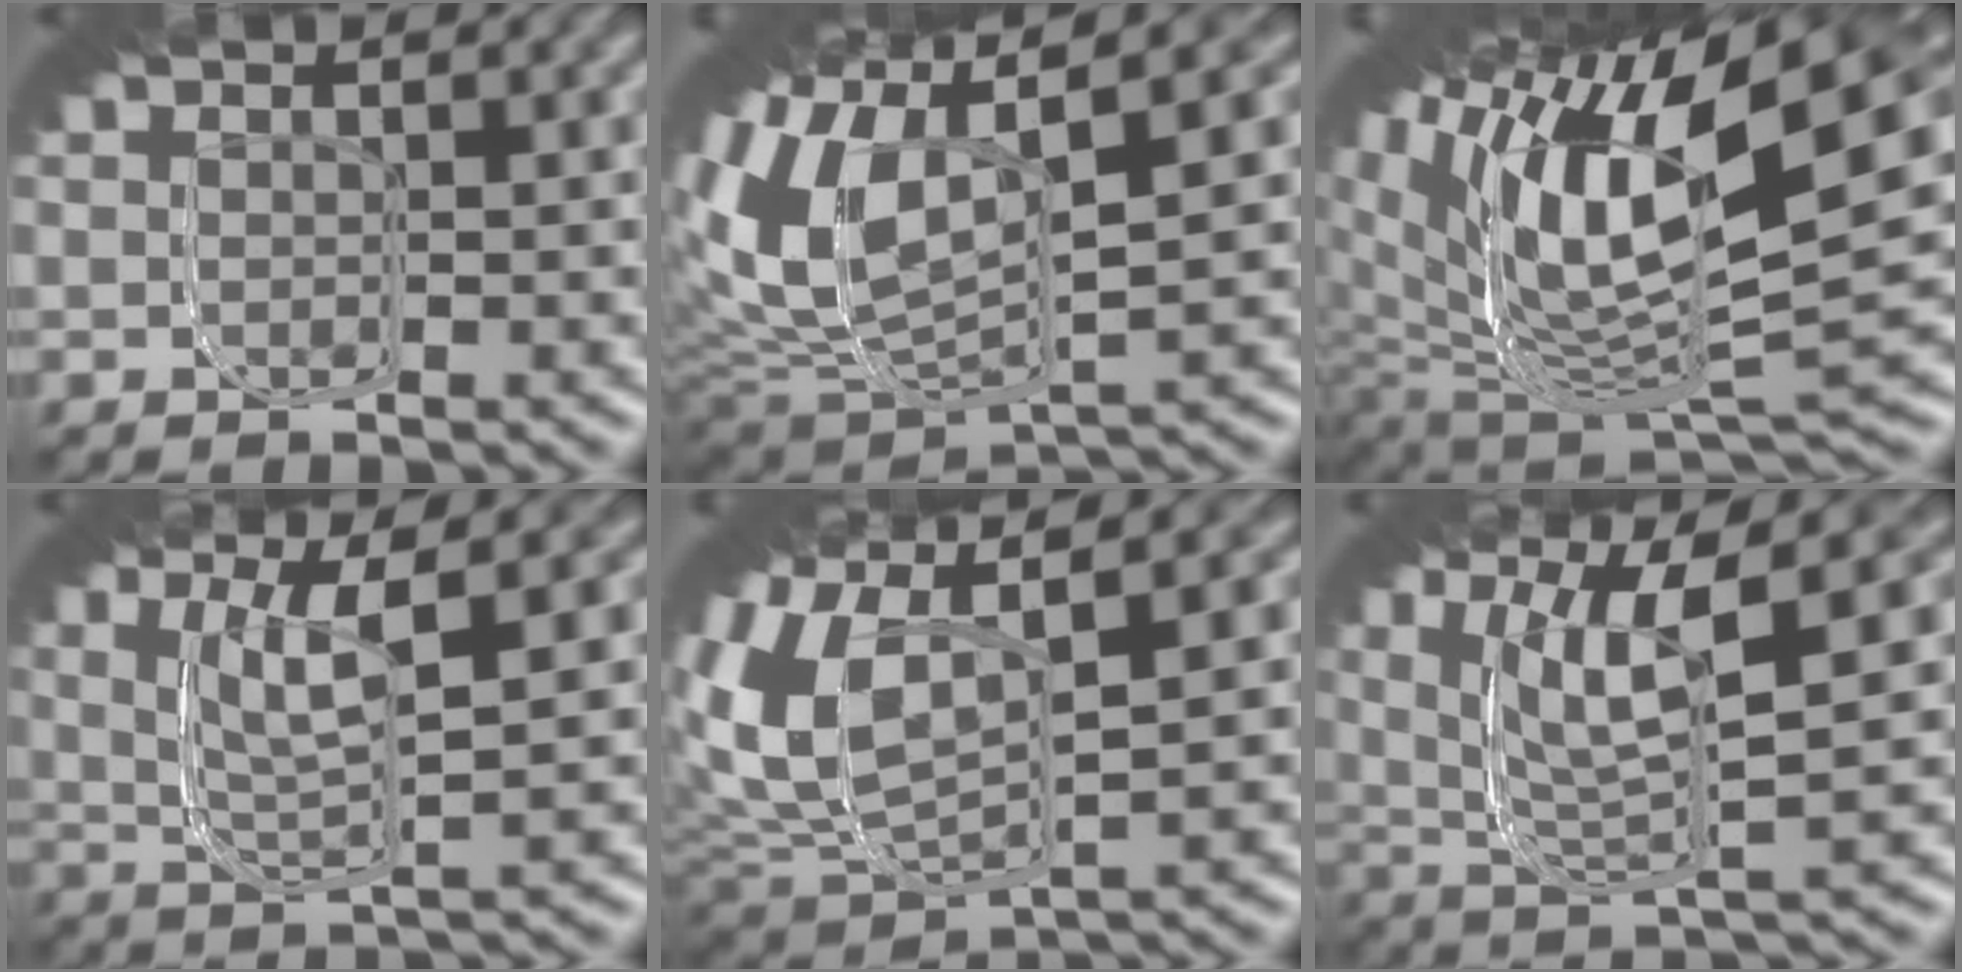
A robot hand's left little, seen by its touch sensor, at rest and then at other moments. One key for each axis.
{"total": 13.7, "fx": 2.3, "fy": 9.1, "fz": 9.9, "tx": -0.147, "ty": 0.031, "tz": 0.006}
{"total": 21.5, "fx": 2.9, "fy": 13.3, "fz": 16.7, "tx": -0.235, "ty": 0.029, "tz": 0.013}
{"total": 8.4, "fx": 4.0, "fy": 3.3, "fz": 6.7, "tx": -0.122, "ty": 0.041, "tz": 0.037}
{"total": 11.1, "fx": 2.8, "fy": 7.3, "fz": 7.9, "tx": -0.135, "ty": 0.034, "tz": 0.017}
{"total": 13.2, "fx": 5.3, "fy": 7.2, "fz": 9.8, "tx": -0.163, "ty": 0.057, "tz": 0.042}